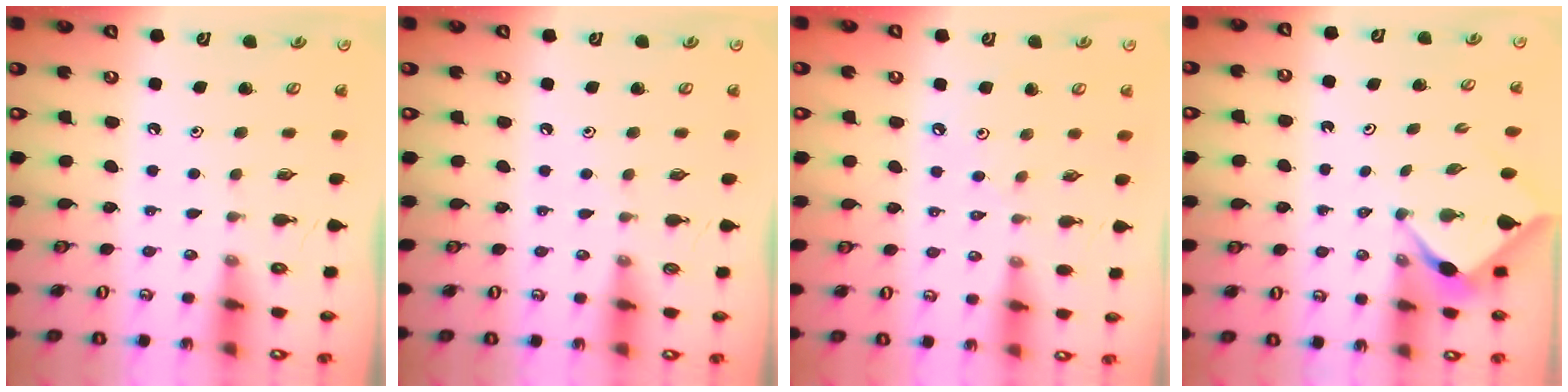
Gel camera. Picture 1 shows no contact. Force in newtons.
{"total": 2.7, "press": 2.7, "slide": 0.4}
{"total": 2.7, "press": 2.7, "slide": 0.2}
{"total": 3.0, "press": 2.9, "slide": 0.3}